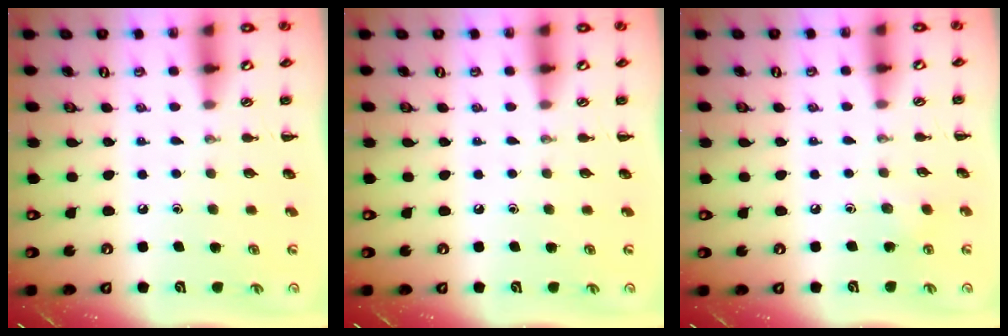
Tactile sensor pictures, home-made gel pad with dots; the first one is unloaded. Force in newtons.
{"total": 0.0}
{"total": 3.1, "press": 3.0, "slide": 0.8}